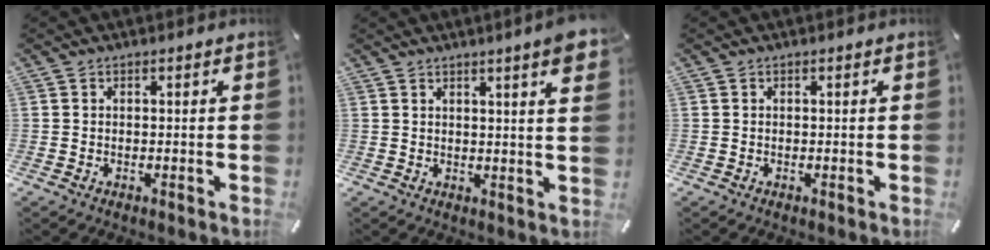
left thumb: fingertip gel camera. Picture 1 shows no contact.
{"total": 6.3, "force": [3.5, 0.4, 5.3], "torque": [-0.081, -0.017, 0.056]}
{"total": 0.0}